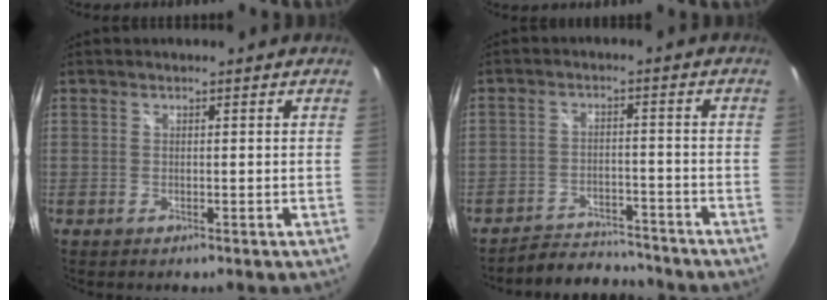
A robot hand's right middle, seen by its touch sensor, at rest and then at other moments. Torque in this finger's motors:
{"motor_torque": [-0.12, -0.49, -0.61, -0.21]}